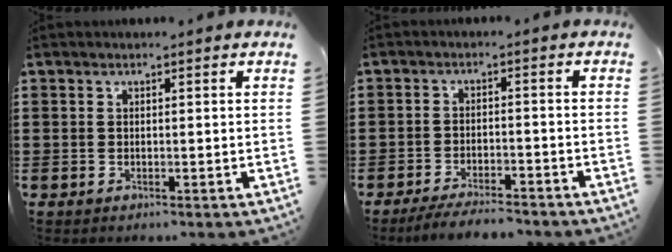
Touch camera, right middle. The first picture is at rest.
{"total": 4.0, "force": [-3.8, 0.4, 0.9], "torque": [-0.015, 0.003, -0.077]}